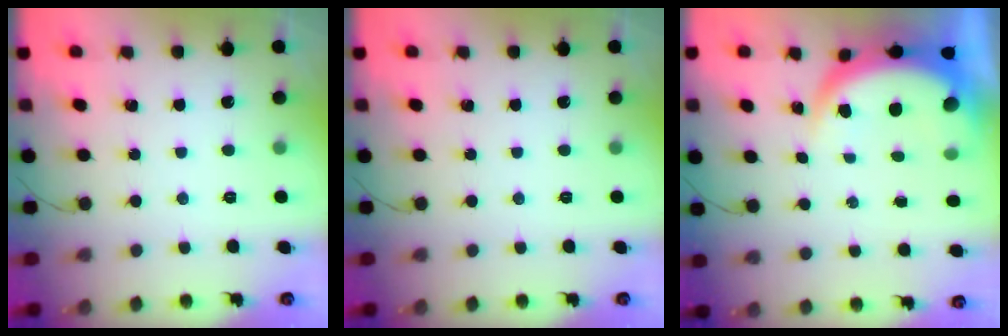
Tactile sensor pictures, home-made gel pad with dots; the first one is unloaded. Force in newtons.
{"total": 0.0}
{"total": 6.9, "press": 6.9, "slide": 0.9}